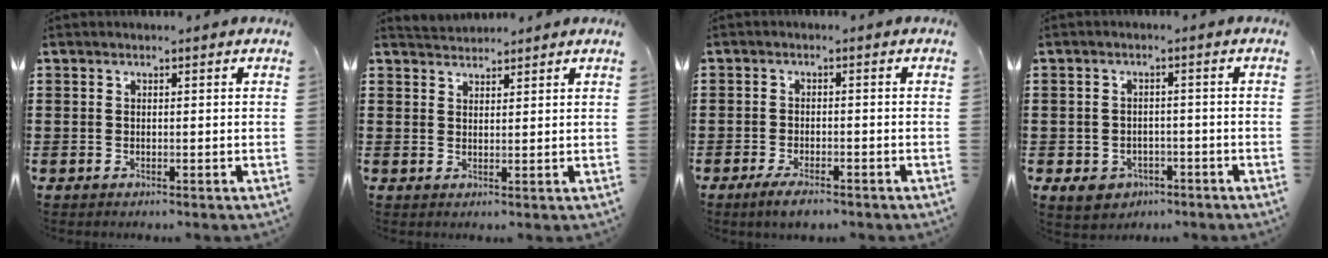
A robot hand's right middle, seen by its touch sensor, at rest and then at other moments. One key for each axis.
{"total": 2.3, "fx": 2.3, "fy": 0.4, "fz": -0.3, "tx": -0.003, "ty": 0.002, "tz": 0.045}
{"total": 2.8, "fx": -2.3, "fy": 0.4, "fz": 1.5, "tx": -0.033, "ty": -0.001, "tz": -0.046}
{"total": 2.9, "fx": -2.3, "fy": 1.7, "fz": 0.6, "tx": -0.018, "ty": 0.001, "tz": -0.046}